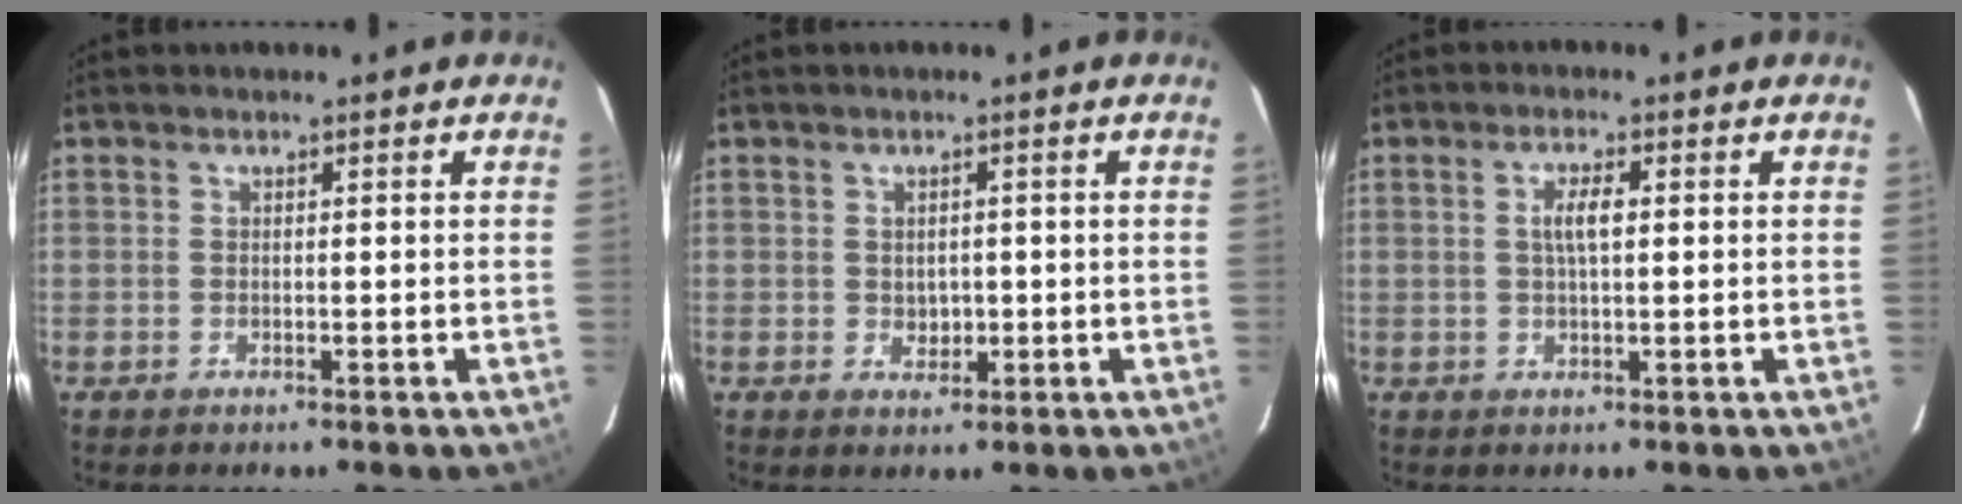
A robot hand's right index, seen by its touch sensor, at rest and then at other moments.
{"total": 2.6, "force": [-0.2, 2.2, 1.3], "torque": [-0.019, 0.002, 0.002]}
{"total": 3.3, "force": [0.5, 0.9, 3.2], "torque": [-0.060, 0.004, 0.011]}